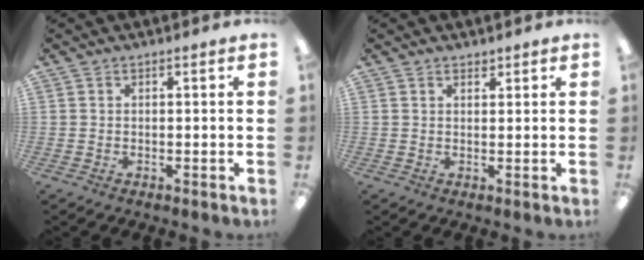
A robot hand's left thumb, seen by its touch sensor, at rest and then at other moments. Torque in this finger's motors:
{"motor_torque": [-0.36, -0.24, -0.21, -0.23, 0.03]}